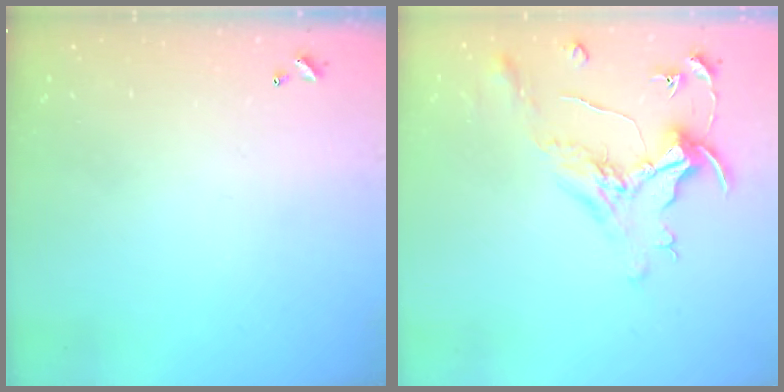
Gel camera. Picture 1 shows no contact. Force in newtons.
{"total": 1.6, "press": 1.4, "slide": 0.7}